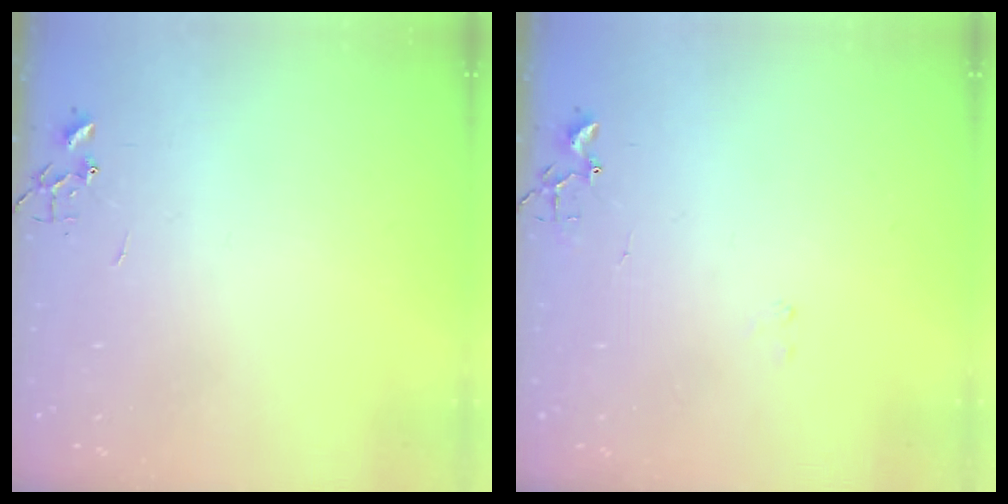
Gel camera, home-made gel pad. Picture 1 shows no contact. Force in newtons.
{"total": 8.6, "press": 8.5, "slide": 0.7}